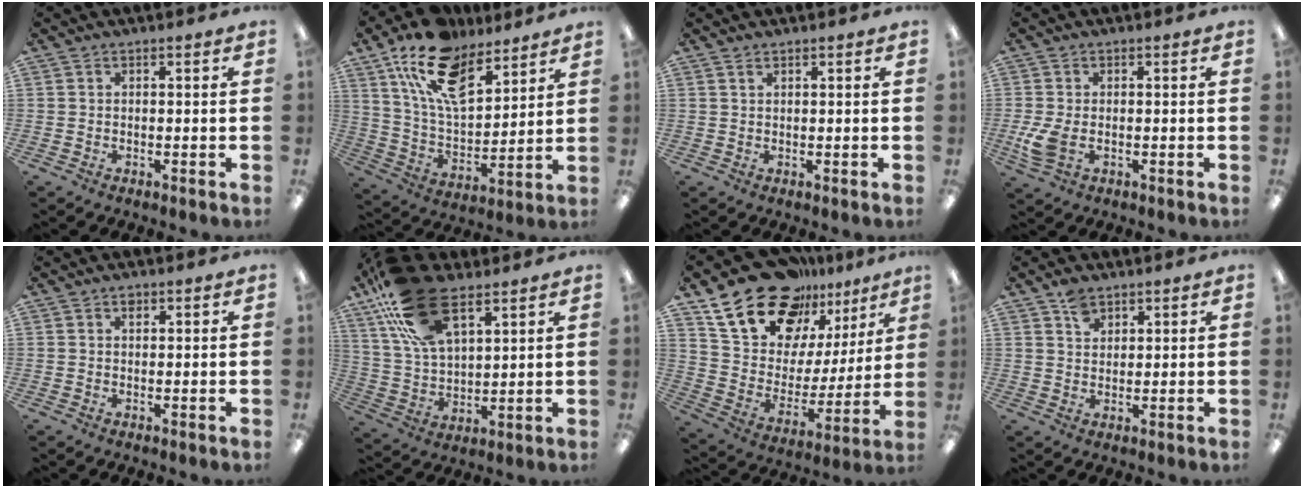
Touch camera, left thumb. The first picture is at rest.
{"total": 17.7, "force": [11.6, 8.6, 10.2], "torque": [-0.195, -0.045, 0.212]}
{"total": 0.9, "force": [0.7, 0.3, 0.4], "torque": [-0.010, 0.001, 0.013]}
{"total": 5.7, "force": [-0.9, 3.5, 4.5], "torque": [-0.097, -0.006, -0.020]}
{"total": 1.0, "force": [0.5, 0.7, 0.6], "torque": [-0.004, 0.000, 0.007]}
{"total": 19.9, "force": [11.4, 10.0, 12.9], "torque": [-0.261, -0.032, 0.206]}
{"total": 22.2, "force": [16.3, 12.2, 8.8], "torque": [-0.164, -0.105, 0.303]}
{"total": 5.1, "force": [3.5, 3.2, 1.9], "torque": [-0.031, -0.007, 0.064]}